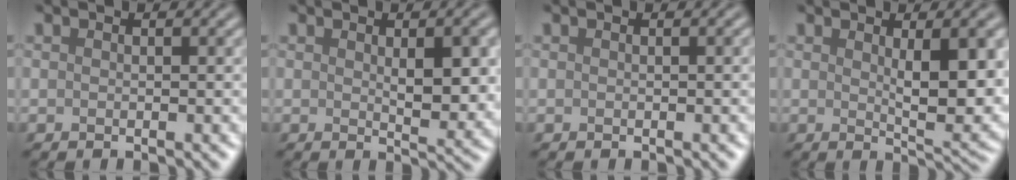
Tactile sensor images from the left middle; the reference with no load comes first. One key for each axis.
{"total": 4.2, "fx": 0.7, "fy": 1.5, "fz": 3.8, "tx": -0.056, "ty": -0.005, "tz": 0.015}
{"total": 0.0}
{"total": 6.7, "fx": 1.2, "fy": 2.0, "fz": 6.3, "tx": -0.089, "ty": -0.008, "tz": 0.026}